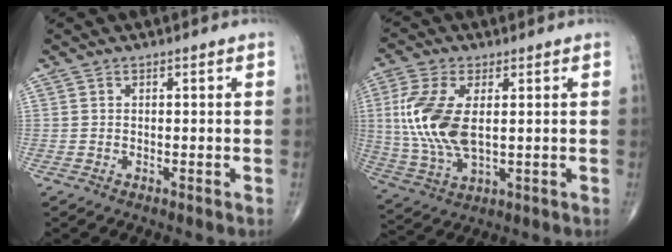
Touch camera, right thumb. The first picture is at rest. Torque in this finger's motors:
{"motor_torque": [1.48, 1.52, 1.66, 0.34, 0.54]}